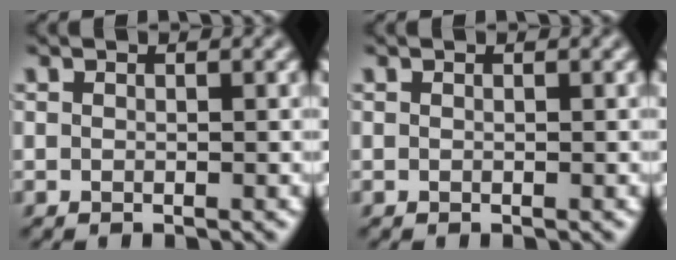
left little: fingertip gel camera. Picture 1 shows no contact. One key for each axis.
{"total": 0.0}